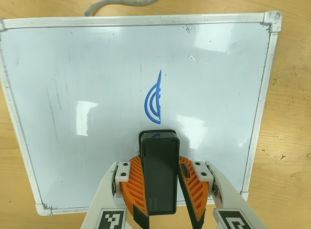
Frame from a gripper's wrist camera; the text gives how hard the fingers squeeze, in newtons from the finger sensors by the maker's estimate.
{"total": 8.7, "left": 9.0, "right": 8.3}